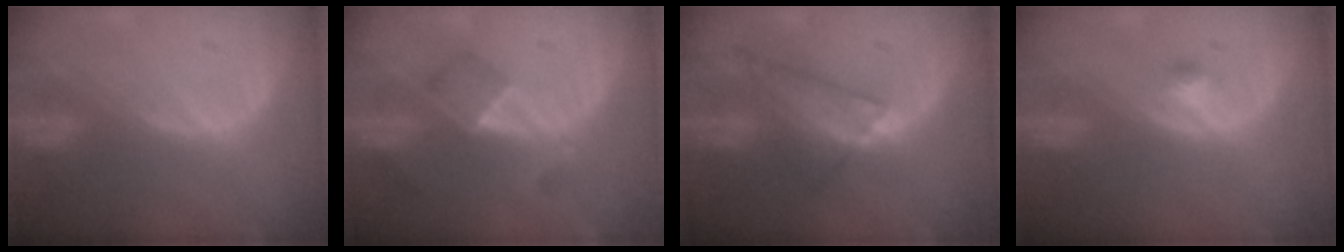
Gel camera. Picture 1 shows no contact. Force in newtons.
{"total": 5.4, "press": 4.6, "slide": 2.8}
{"total": 7.4, "press": 6.4, "slide": 3.6}
{"total": 1.7, "press": 1.4, "slide": 0.8}